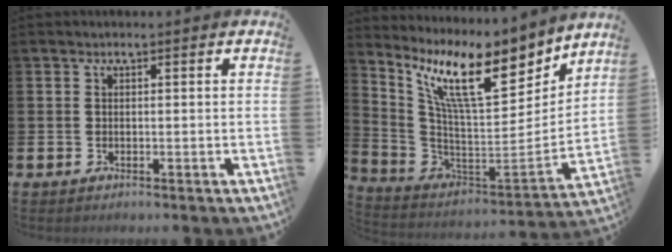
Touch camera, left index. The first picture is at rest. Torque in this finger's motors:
{"motor_torque": [0.83, -1.30, 1.06, 0.21]}